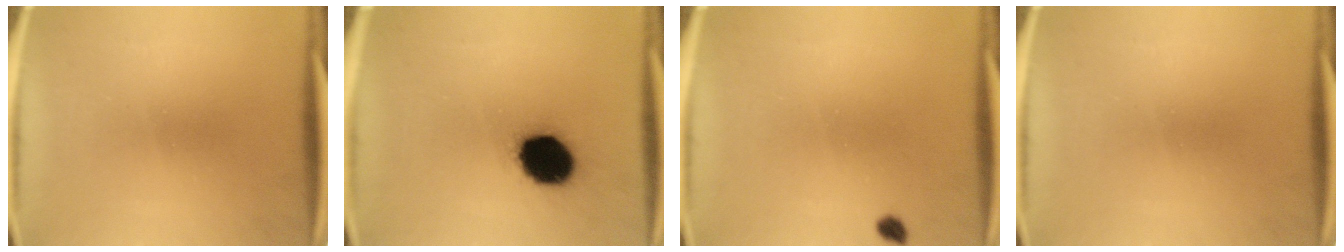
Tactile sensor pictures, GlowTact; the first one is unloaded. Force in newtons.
{"total": 15.6}
{"total": 1.2}
{"total": 0.0}